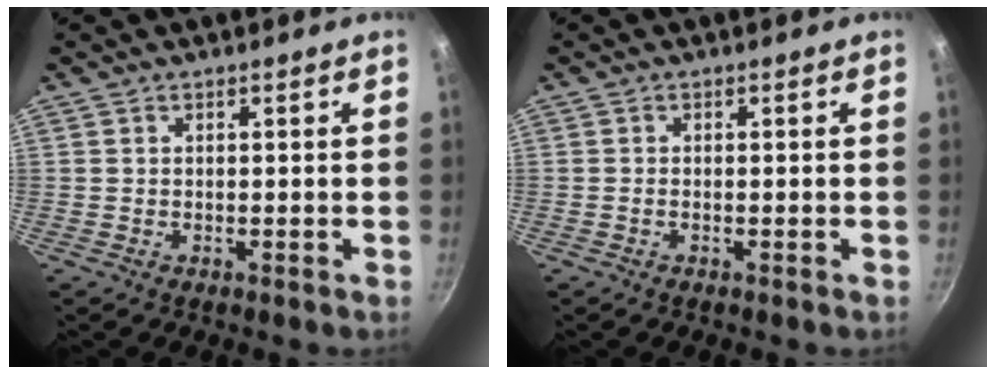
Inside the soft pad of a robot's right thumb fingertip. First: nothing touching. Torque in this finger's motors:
{"motor_torque": [-0.13, 0.13, -0.35, 0.14, -0.07]}